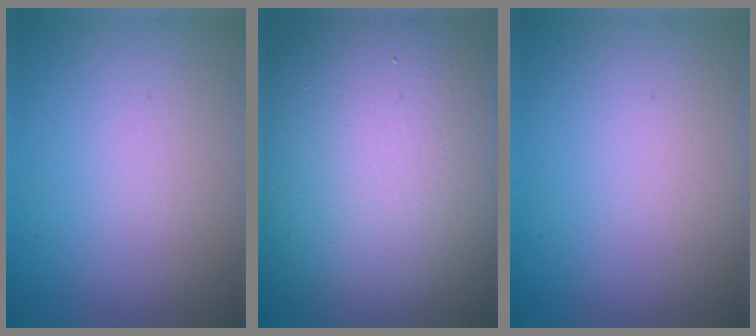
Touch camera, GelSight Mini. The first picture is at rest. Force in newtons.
{"total": 19.6, "press": 19.6, "slide": 0.7}
{"total": 0.0}